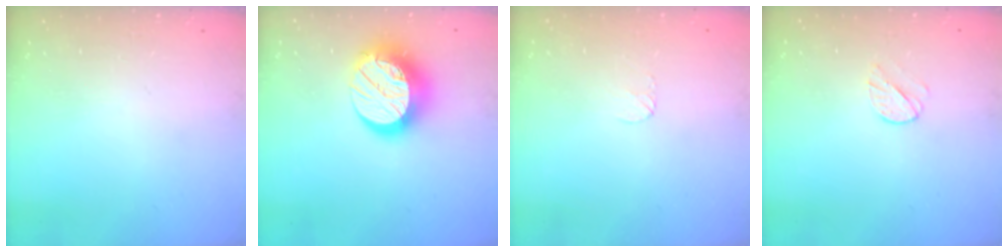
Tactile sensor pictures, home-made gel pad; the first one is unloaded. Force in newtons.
{"total": 13.9, "press": 13.9, "slide": 1.0}
{"total": 4.0, "press": 4.0, "slide": 0.3}
{"total": 5.3, "press": 5.2, "slide": 0.7}